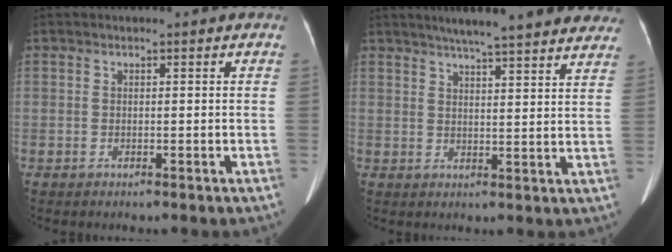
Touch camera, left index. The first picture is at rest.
{"total": 19.4, "force": [16.7, 2.0, 9.6], "torque": [-0.133, 0.013, 0.204]}